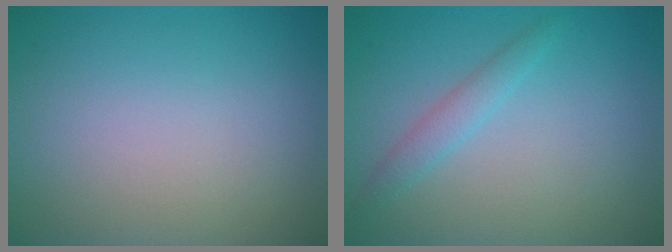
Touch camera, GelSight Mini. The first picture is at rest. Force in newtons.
{"total": 1.7, "press": 1.7, "slide": 0.1}